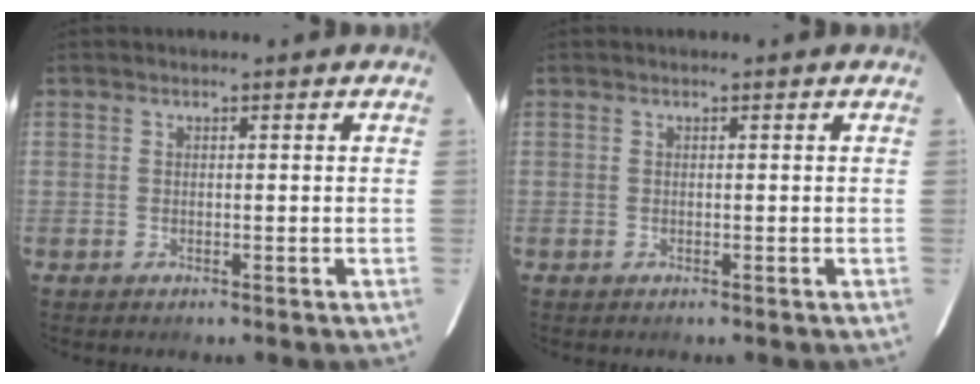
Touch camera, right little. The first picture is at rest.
{"total": 0.0}